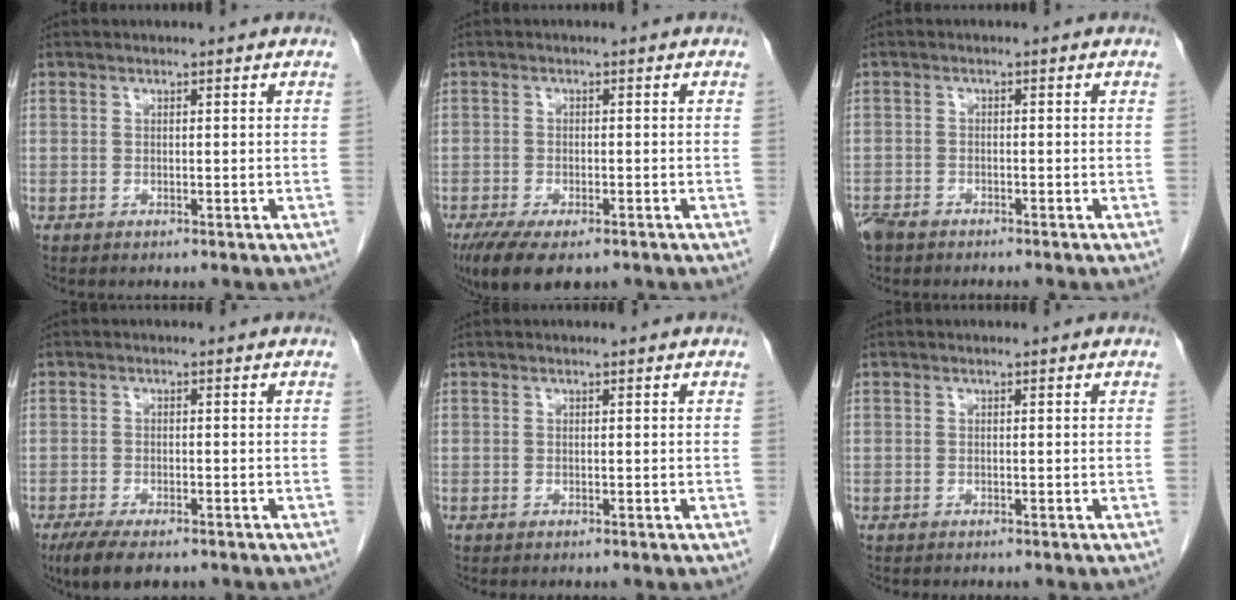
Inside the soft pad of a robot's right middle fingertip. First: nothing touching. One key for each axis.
{"total": 8.4, "fx": -5.8, "fy": 3.1, "fz": 5.2, "tx": -0.085, "ty": -0.015, "tz": -0.092}
{"total": 3.3, "fx": -2.8, "fy": 1.2, "fz": 1.3, "tx": -0.026, "ty": -0.004, "tz": -0.047}
{"total": 6.3, "fx": -4.5, "fy": 2.0, "fz": 3.8, "tx": -0.066, "ty": -0.012, "tz": -0.073}
{"total": 0.0}
{"total": 0.0}